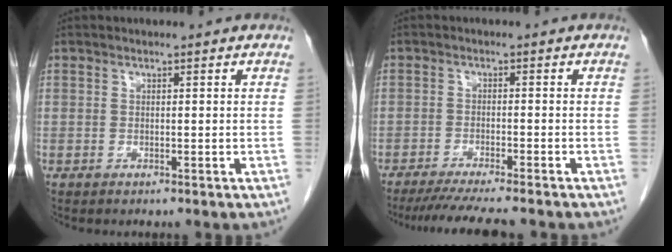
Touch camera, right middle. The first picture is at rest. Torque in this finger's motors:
{"motor_torque": [0.19, -0.14, 0.07, 0.03]}